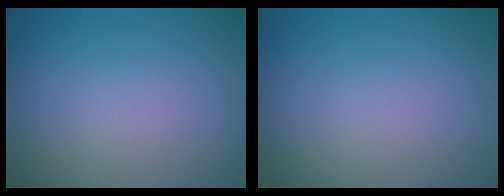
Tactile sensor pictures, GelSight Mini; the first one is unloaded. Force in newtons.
{"total": 0.0}